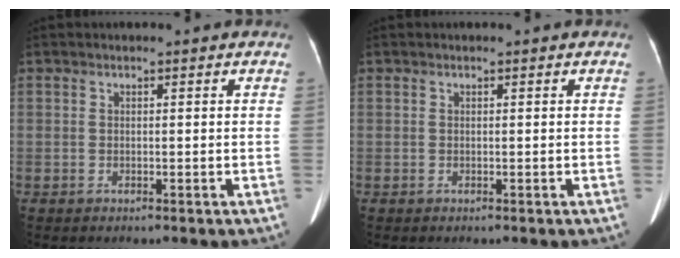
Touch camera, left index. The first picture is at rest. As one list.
[{"total": 0.0}]